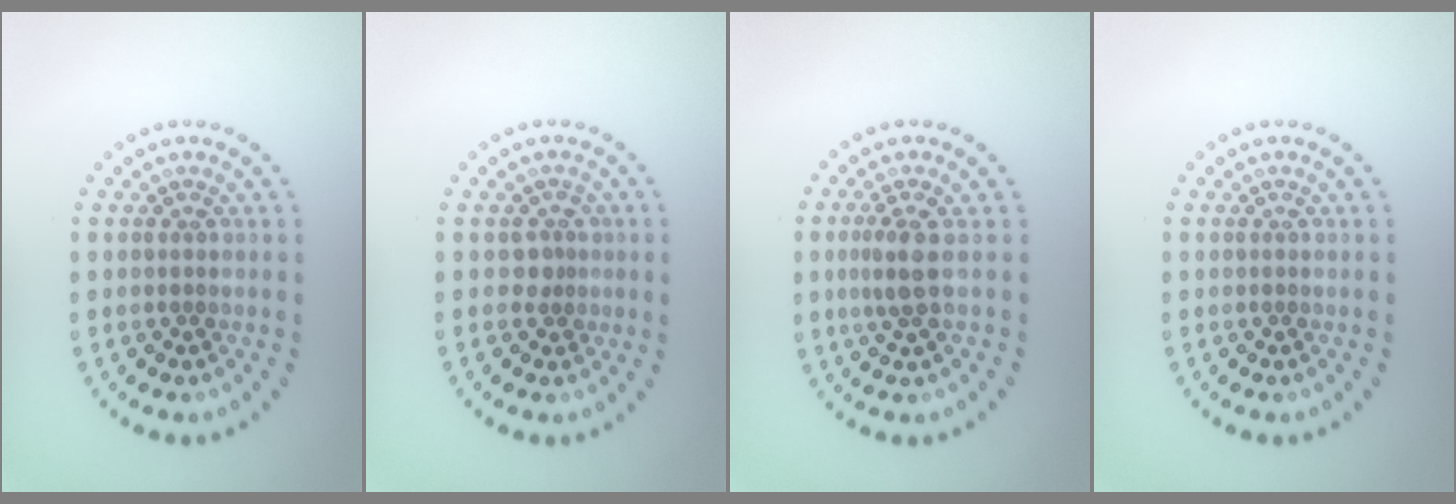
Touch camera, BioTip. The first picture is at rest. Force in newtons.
{"total": 1.5, "press": 1.2, "slide": 1.0}
{"total": 2.1, "press": 1.7, "slide": 1.2}
{"total": 0.0}